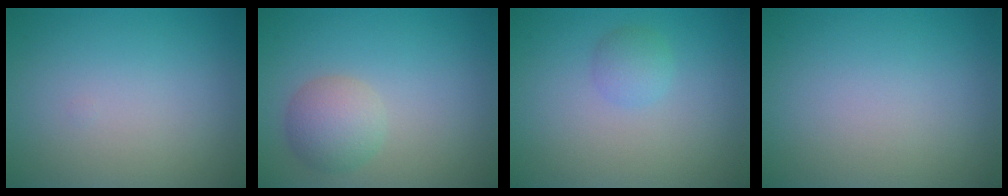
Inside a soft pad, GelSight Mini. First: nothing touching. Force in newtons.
{"total": 3.0, "press": 3.0, "slide": 0.1}
{"total": 1.5, "press": 1.5, "slide": 0.1}
{"total": 0.0}